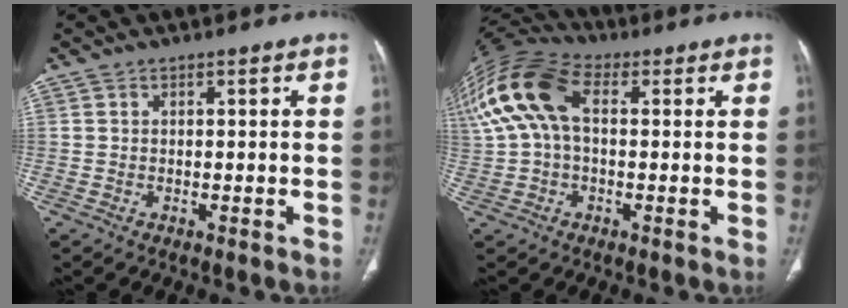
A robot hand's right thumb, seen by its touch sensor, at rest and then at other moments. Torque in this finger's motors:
{"motor_torque": [-0.70, 1.70, 1.62, -0.08, 0.29]}